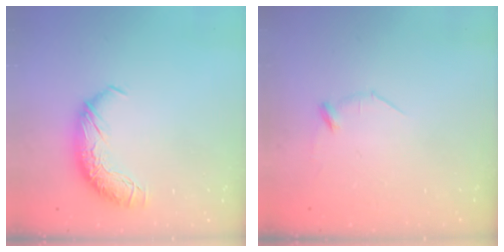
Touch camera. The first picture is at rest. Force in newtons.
{"total": 8.0, "press": 8.0, "slide": 0.8}